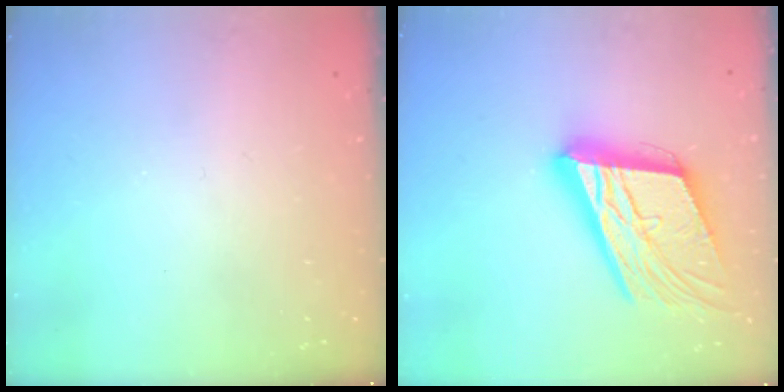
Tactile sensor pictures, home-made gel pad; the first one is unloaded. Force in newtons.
{"total": 25.1, "press": 24.8, "slide": 4.1}